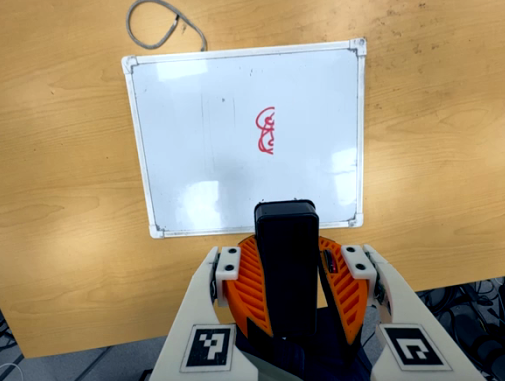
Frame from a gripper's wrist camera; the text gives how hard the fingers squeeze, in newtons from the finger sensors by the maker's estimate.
{"total": 10.3, "left": 10.1, "right": 10.5}